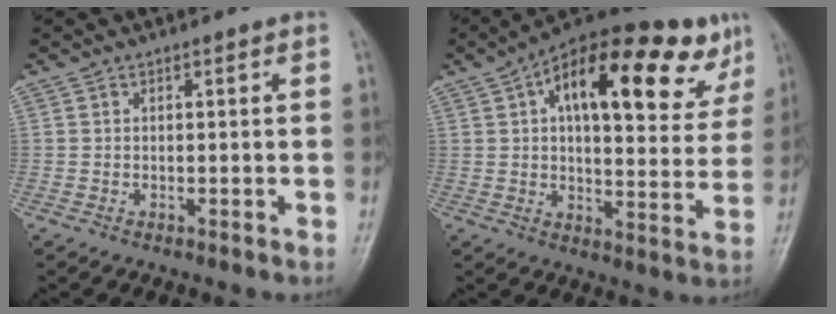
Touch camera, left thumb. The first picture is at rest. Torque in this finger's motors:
{"motor_torque": [0.78, 0.84, 1.60, -1.17, 0.15]}